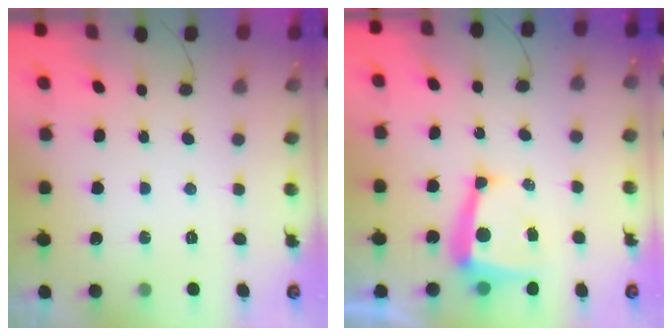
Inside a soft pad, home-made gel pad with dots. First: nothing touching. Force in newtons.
{"total": 8.9, "press": 8.9, "slide": 0.7}